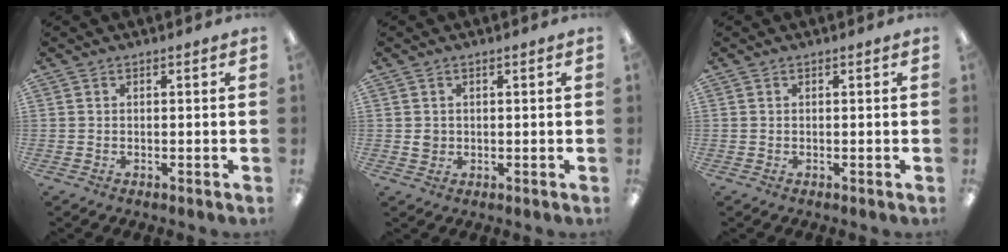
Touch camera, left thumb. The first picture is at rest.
{"total": 2.0, "force": [0.6, 1.8, 0.7], "torque": [-0.015, 0.005, 0.010]}
{"total": 0.0}